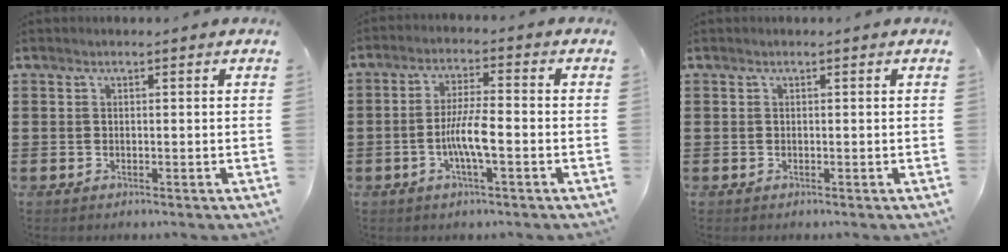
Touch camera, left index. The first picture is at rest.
{"total": 6.1, "force": [-1.8, 1.2, 5.7], "torque": [-0.119, 0.000, -0.039]}
{"total": 0.0}